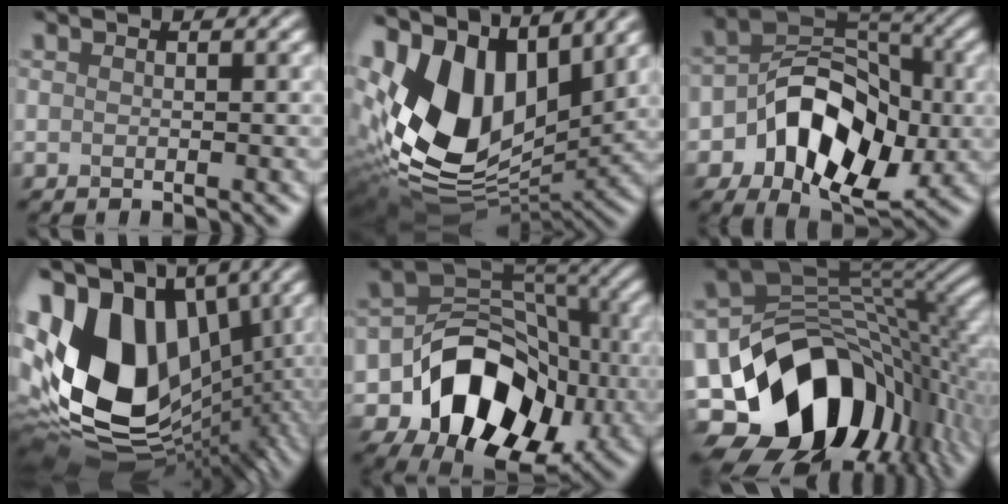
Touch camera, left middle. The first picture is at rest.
{"total": 13.5, "force": [3.9, 8.3, 9.9], "torque": [-0.228, -0.002, 0.072]}
{"total": 10.4, "force": [-2.8, 7.3, 6.9], "torque": [-0.113, 0.004, -0.054]}
{"total": 16.5, "force": [2.6, 12.3, 10.7], "torque": [-0.241, -0.004, 0.058]}
{"total": 10.9, "force": [-3.2, 8.4, 6.1], "torque": [-0.099, -0.006, -0.050]}
{"total": 14.5, "force": [-5.9, 10.1, 8.6], "torque": [-0.158, 0.000, -0.101]}